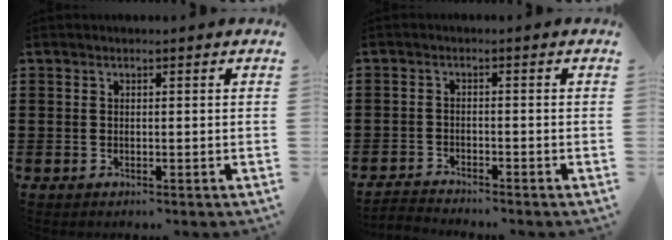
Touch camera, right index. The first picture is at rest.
{"total": 2.0, "force": [-2.0, 0.0, -0.2], "torque": [-0.002, 0.001, -0.045]}